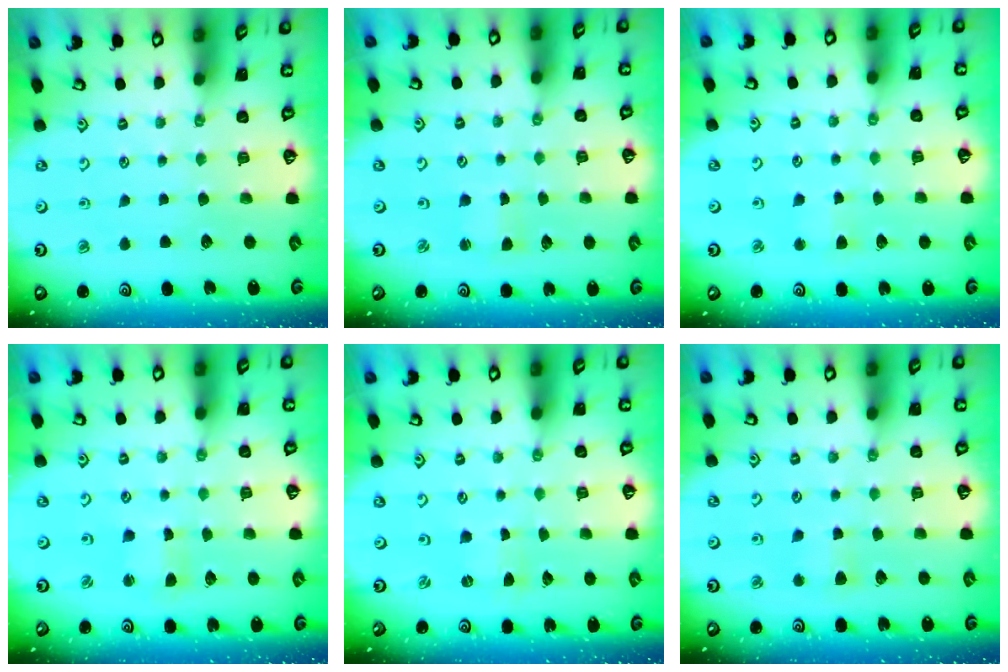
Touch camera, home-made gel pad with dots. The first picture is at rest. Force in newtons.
{"total": 1.7, "press": 1.7, "slide": 0.1}
{"total": 2.4, "press": 2.3, "slide": 0.5}
{"total": 2.1, "press": 2.1, "slide": 0.3}
{"total": 0.0}
{"total": 3.9, "press": 3.8, "slide": 0.7}